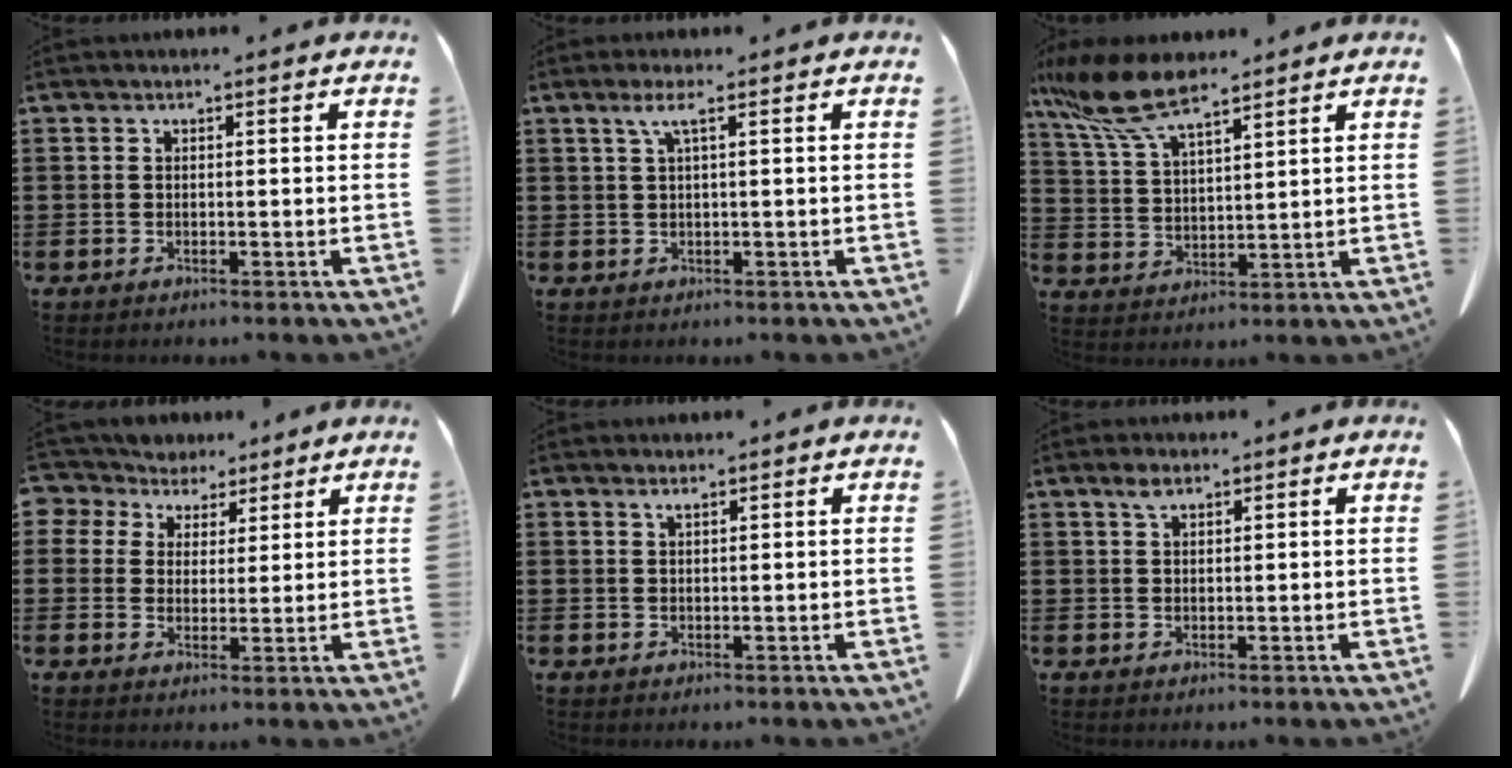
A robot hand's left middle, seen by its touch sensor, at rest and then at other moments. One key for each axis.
{"total": 2.3, "fx": 0.9, "fy": 0.0, "fz": 2.1, "tx": -0.045, "ty": 0.000, "tz": 0.015}
{"total": 10.1, "fx": 7.3, "fy": 2.6, "fz": 6.5, "tx": -0.159, "ty": -0.020, "tz": 0.133}
{"total": 5.0, "fx": 3.9, "fy": 3.2, "fz": 0.3, "tx": -0.035, "ty": -0.012, "tz": 0.070}
{"total": 0.9, "fx": 0.7, "fy": 0.1, "fz": 0.5, "tx": -0.013, "ty": -0.002, "tz": 0.014}
{"total": 1.8, "fx": 1.2, "fy": 0.7, "fz": 1.2, "tx": -0.028, "ty": 0.002, "tz": 0.022}